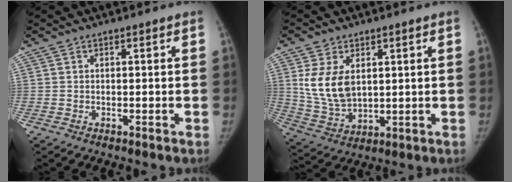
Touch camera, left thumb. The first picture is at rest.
{"total": 10.2, "force": [2.7, 6.6, 7.4], "torque": [-0.127, -0.015, 0.070]}